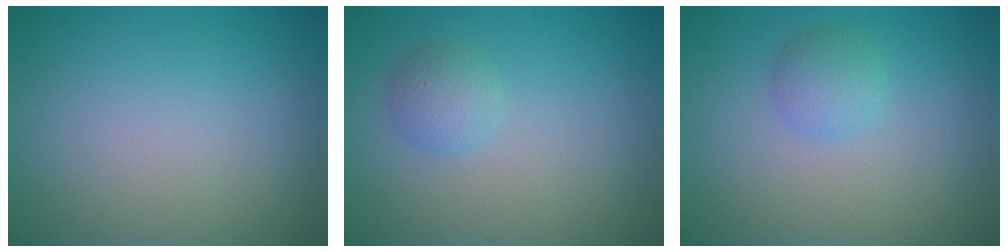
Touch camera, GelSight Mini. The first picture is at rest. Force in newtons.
{"total": 1.7, "press": 1.7, "slide": 0.2}
{"total": 1.9, "press": 1.9, "slide": 0.0}